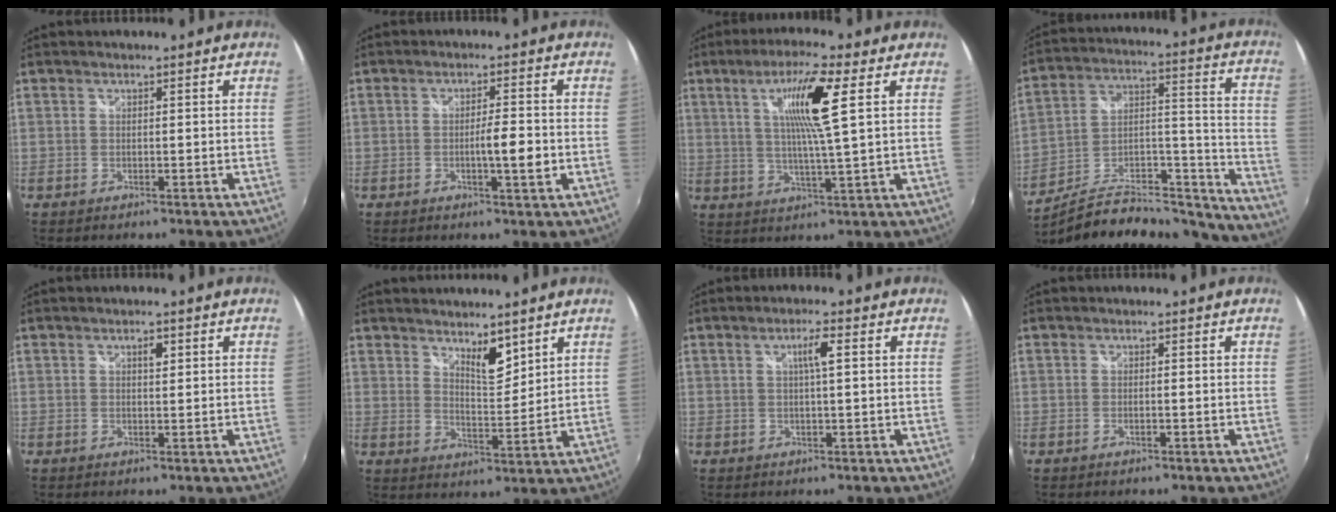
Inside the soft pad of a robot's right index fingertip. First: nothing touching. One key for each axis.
{"total": 4.5, "fx": -1.1, "fy": 0.2, "fz": 4.4, "tx": -0.071, "ty": -0.005, "tz": -0.017}
{"total": 10.3, "fx": 3.5, "fy": -0.2, "fz": 9.7, "tx": -0.171, "ty": 0.003, "tz": 0.059}
{"total": 20.5, "fx": -17.1, "fy": 5.6, "fz": 9.8, "tx": -0.120, "ty": 0.011, "tz": -0.260}
{"total": 1.5, "fx": 0.7, "fy": 0.7, "fz": 1.1, "tx": -0.016, "ty": 0.004, "tz": 0.010}
{"total": 5.7, "fx": 4.4, "fy": 1.7, "fz": 3.2, "tx": -0.045, "ty": -0.002, "tz": 0.073}
{"total": 2.9, "fx": 0.7, "fy": -0.1, "fz": 2.9, "tx": -0.053, "ty": 0.004, "tz": 0.012}
{"total": 0.7, "fx": -0.4, "fy": -0.1, "fz": 0.5, "tx": -0.007, "ty": 0.000, "tz": -0.008}